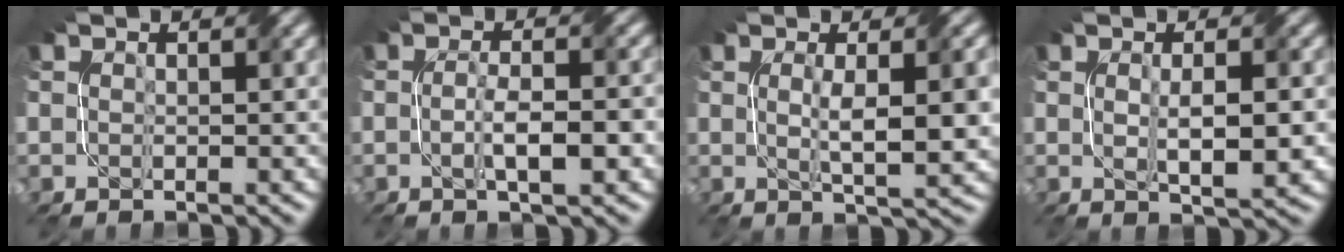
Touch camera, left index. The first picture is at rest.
{"total": 3.8, "force": [-0.8, 0.8, 3.6], "torque": [-0.065, 0.000, -0.013]}
{"total": 5.4, "force": [0.3, 1.1, 5.3], "torque": [-0.083, 0.001, 0.009]}
{"total": 3.9, "force": [0.0, 0.8, 3.8], "torque": [-0.069, -0.001, 0.003]}